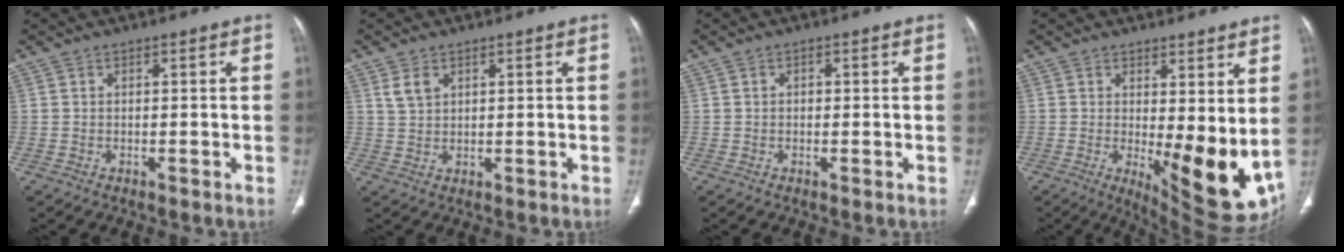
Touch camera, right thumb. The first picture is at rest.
{"total": 3.0, "force": [1.7, 1.9, 1.7], "torque": [-0.031, -0.003, 0.040]}
{"total": 0.9, "force": [0.2, 0.7, 0.5], "torque": [-0.006, 0.002, 0.002]}
{"total": 13.9, "force": [0.6, 5.1, 13.0], "torque": [-0.168, -0.038, 0.025]}